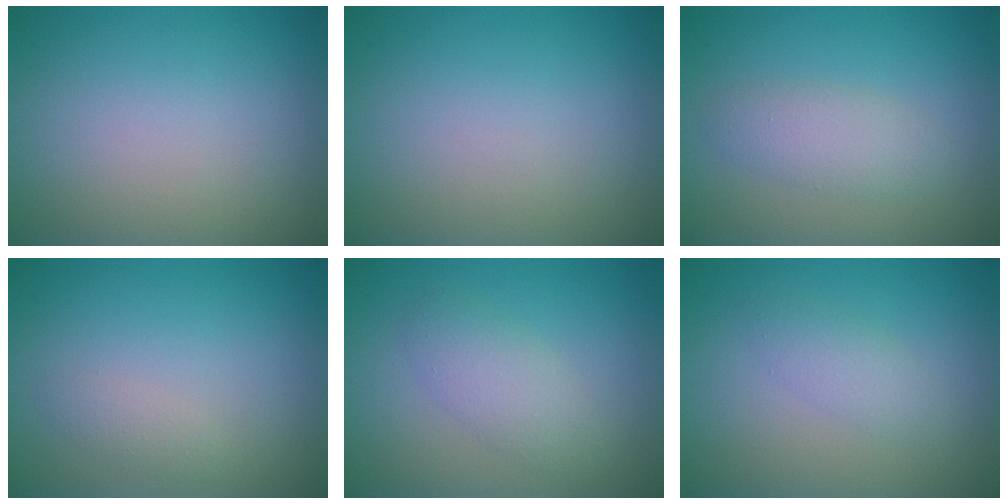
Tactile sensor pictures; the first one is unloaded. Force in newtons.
{"total": 0.0}
{"total": 2.5, "press": 2.5, "slide": 0.1}
{"total": 1.0, "press": 1.0, "slide": 0.0}
{"total": 2.8, "press": 2.8, "slide": 0.0}
{"total": 1.7, "press": 1.7, "slide": 0.1}